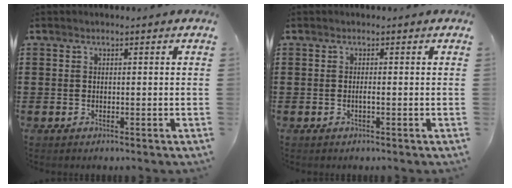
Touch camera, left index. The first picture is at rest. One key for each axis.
{"total": 0.6, "fx": -0.2, "fy": -0.1, "fz": 0.6, "tx": -0.012, "ty": -0.002, "tz": -0.003}